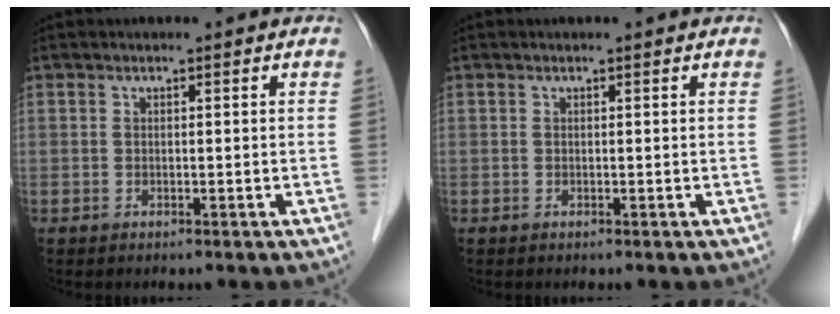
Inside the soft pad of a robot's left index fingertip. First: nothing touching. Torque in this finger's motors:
{"motor_torque": [0.30, 0.40, 0.04, 0.01]}